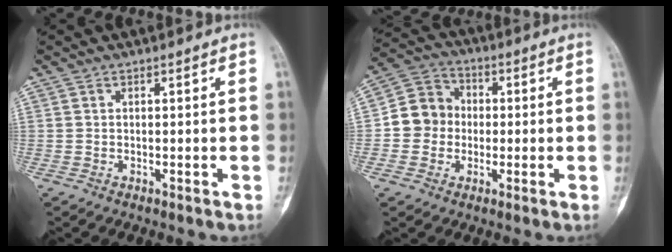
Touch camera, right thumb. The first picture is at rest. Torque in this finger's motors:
{"motor_torque": [0.18, 0.16, 0.41, -0.26, -0.01]}